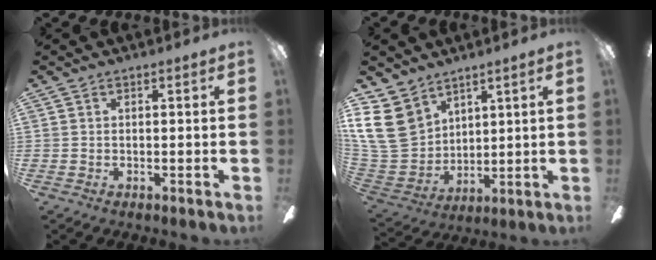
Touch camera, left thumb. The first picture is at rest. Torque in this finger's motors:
{"motor_torque": [0.79, 0.83, 1.40, -1.37, 0.87]}